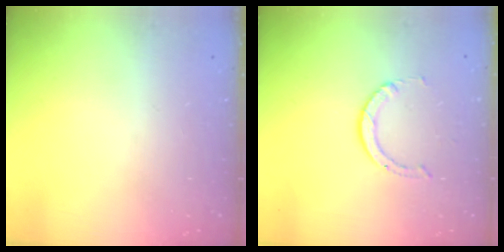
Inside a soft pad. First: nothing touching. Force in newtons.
{"total": 1.5, "press": 1.5, "slide": 0.2}